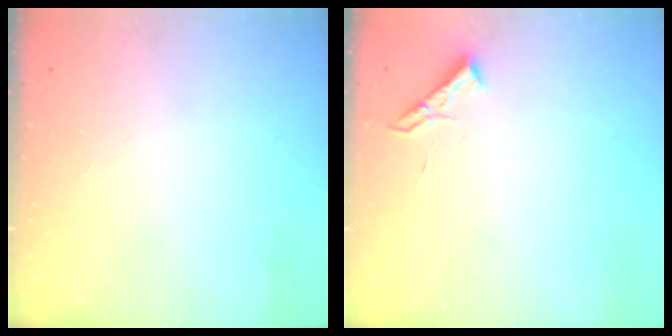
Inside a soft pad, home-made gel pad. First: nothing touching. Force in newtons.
{"total": 4.3, "press": 4.2, "slide": 0.7}